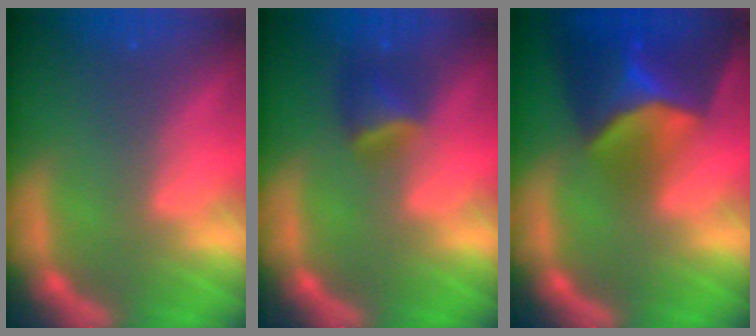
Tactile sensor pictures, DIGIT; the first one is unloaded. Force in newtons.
{"total": 2.9}
{"total": 9.9}